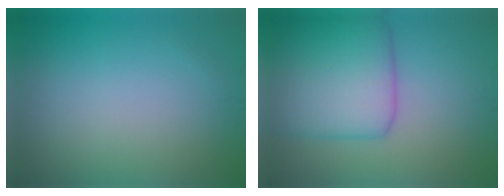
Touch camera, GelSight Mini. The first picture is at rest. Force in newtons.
{"total": 7.3, "press": 7.3, "slide": 0.1}